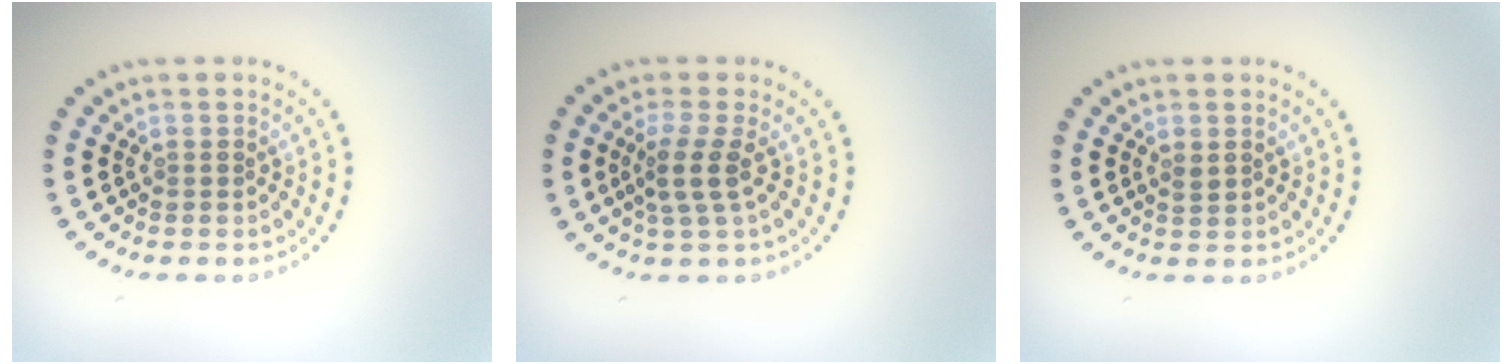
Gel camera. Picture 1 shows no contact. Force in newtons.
{"total": 2.5, "press": 2.0, "slide": 1.6}
{"total": 0.9, "press": 0.8, "slide": 0.2}